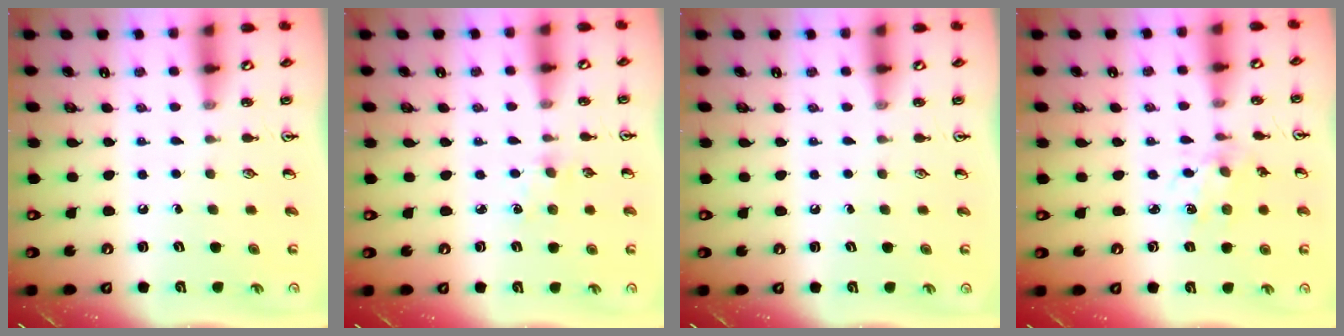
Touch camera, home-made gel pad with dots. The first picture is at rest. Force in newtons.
{"total": 3.5, "press": 3.5, "slide": 0.5}
{"total": 0.0}
{"total": 2.5, "press": 2.5, "slide": 0.5}